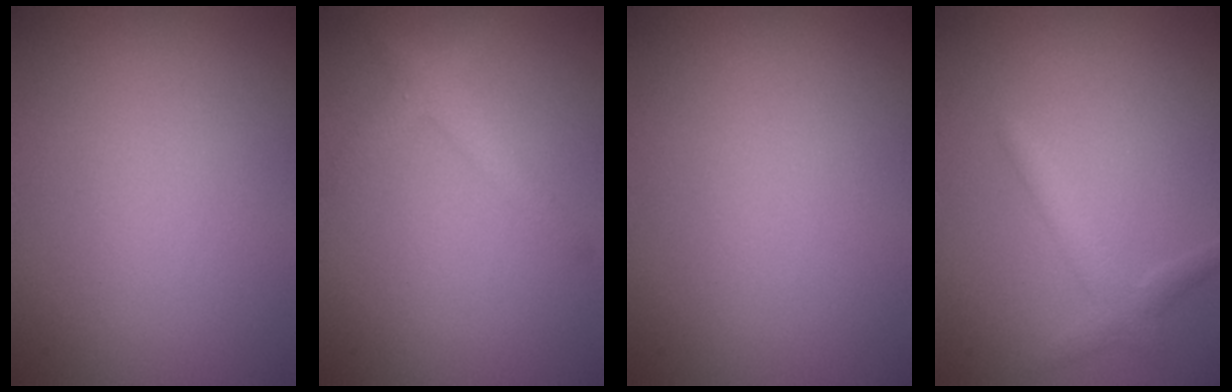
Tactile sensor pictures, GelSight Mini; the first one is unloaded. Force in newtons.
{"total": 2.2, "press": 2.2, "slide": 0.0}
{"total": 0.0}
{"total": 1.9, "press": 1.9, "slide": 0.1}